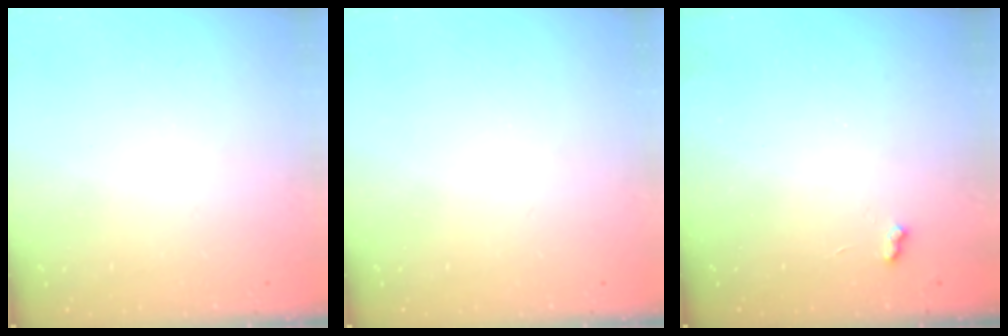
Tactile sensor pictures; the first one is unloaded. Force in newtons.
{"total": 0.0}
{"total": 2.8, "press": 2.7, "slide": 0.5}